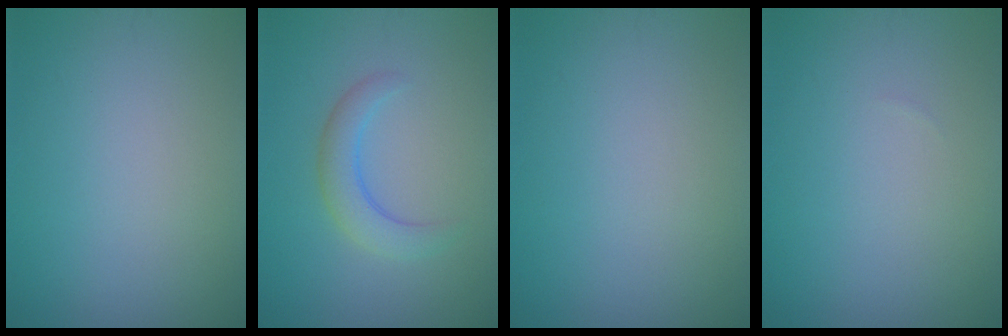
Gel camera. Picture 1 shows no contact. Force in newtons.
{"total": 2.8, "press": 2.8, "slide": 0.2}
{"total": 0.0}
{"total": 0.0}